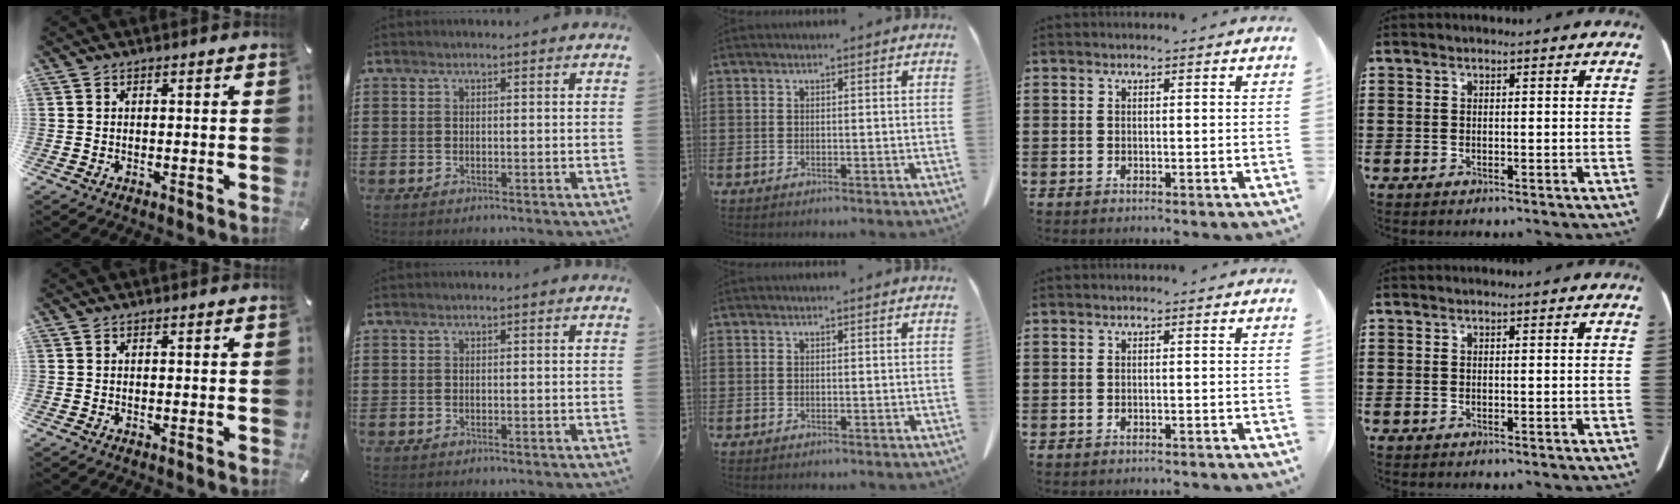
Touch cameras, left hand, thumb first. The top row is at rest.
{"ring": {"total": 0.7, "force": [-0.7, 0.0, 0.1], "torque": [-0.005, -0.002, -0.013]}}